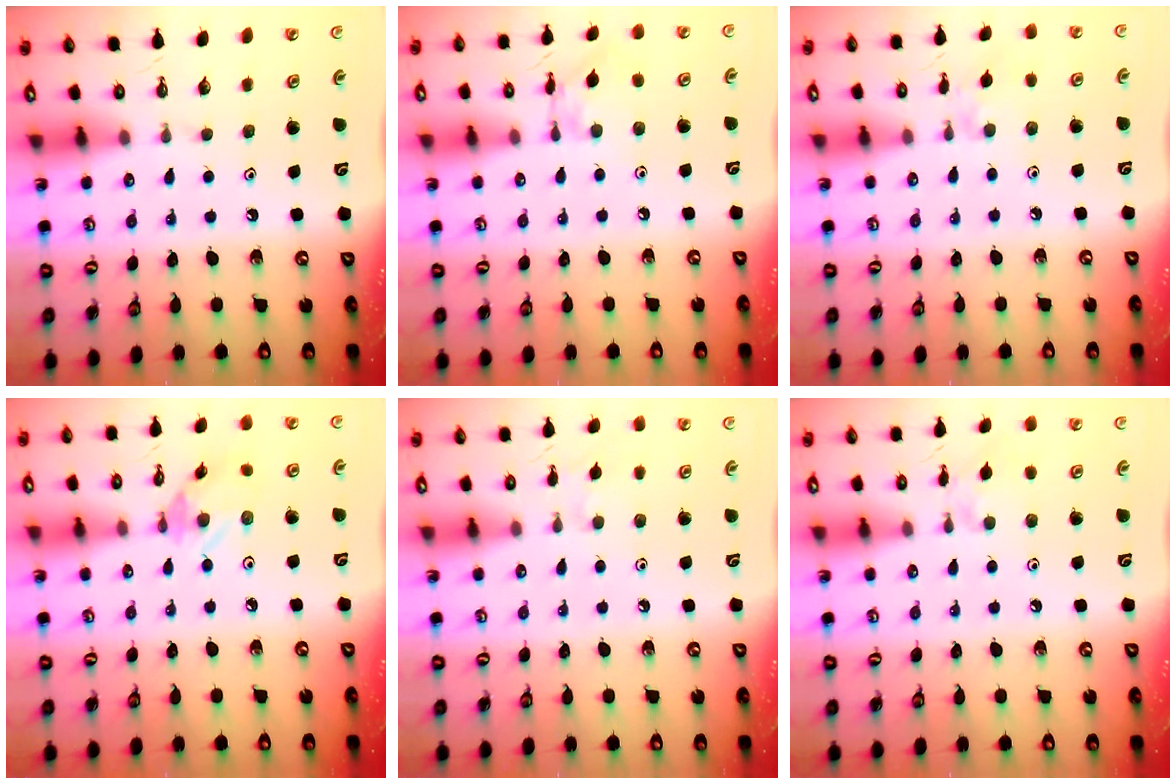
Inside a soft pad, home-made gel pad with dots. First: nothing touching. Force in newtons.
{"total": 4.6, "press": 4.5, "slide": 0.2}
{"total": 2.6, "press": 2.6, "slide": 0.5}
{"total": 3.7, "press": 3.7, "slide": 0.1}
{"total": 2.3, "press": 2.3, "slide": 0.6}
{"total": 2.6, "press": 2.6, "slide": 0.5}